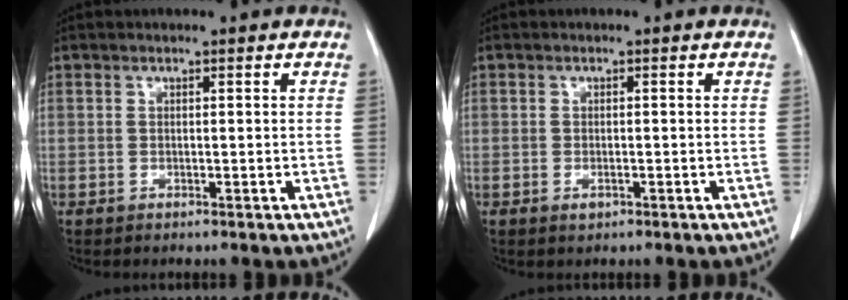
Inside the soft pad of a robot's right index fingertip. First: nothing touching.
{"total": 1.1, "force": [-0.5, 0.5, 0.9], "torque": [-0.016, -0.002, -0.004]}